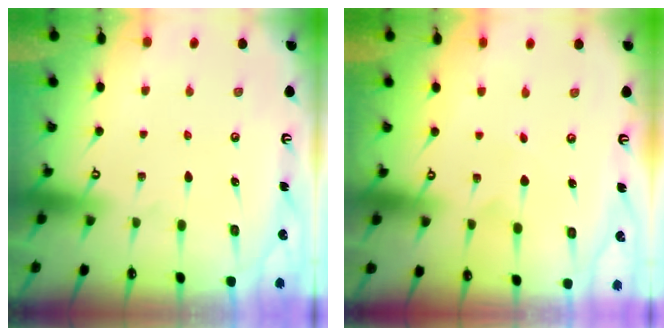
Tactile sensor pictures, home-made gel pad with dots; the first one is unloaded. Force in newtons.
{"total": 3.0, "press": 3.0, "slide": 0.3}